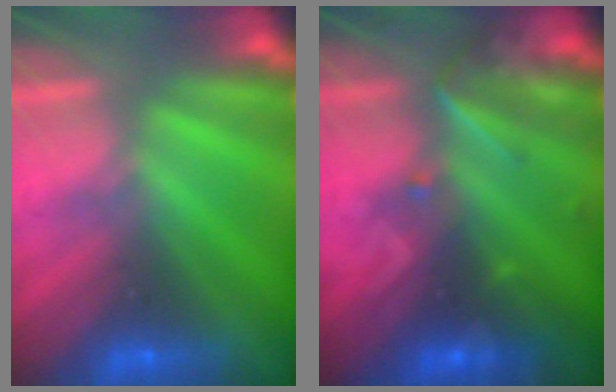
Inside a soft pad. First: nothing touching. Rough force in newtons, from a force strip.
{"total": 2.7}